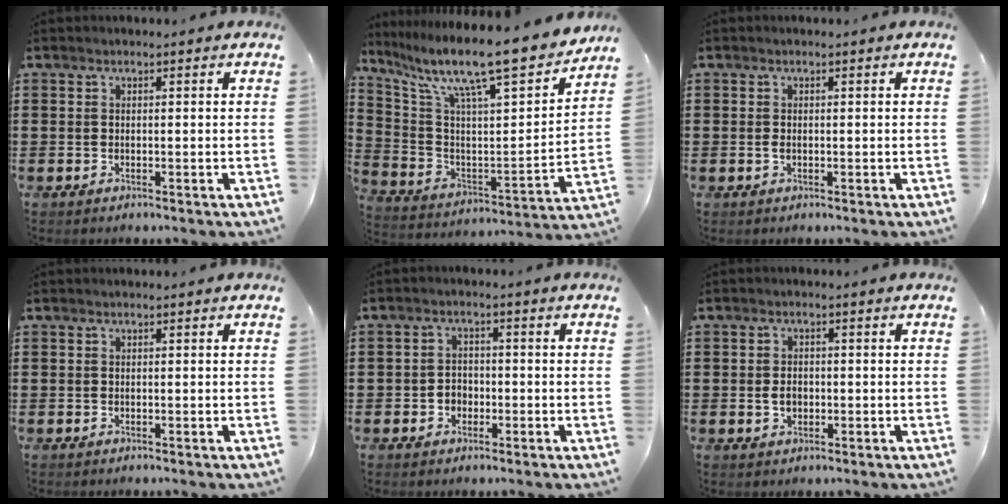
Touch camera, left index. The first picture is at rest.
{"total": 12.4, "force": [10.4, 1.2, 6.6], "torque": [-0.148, -0.083, 0.165]}
{"total": 0.7, "force": [-0.2, 0.4, 0.6], "torque": [-0.015, 0.000, -0.003]}
{"total": 0.0}
{"total": 2.3, "force": [-1.1, 1.9, 0.8], "torque": [-0.021, 0.004, -0.026]}
{"total": 2.2, "force": [-0.3, 1.5, 1.5], "torque": [-0.032, 0.005, -0.008]}